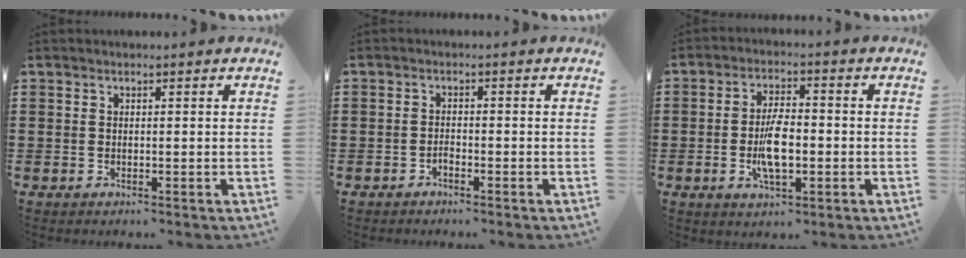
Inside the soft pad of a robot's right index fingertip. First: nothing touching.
{"total": 0.9, "force": [-0.9, 0.2, 0.3], "torque": [-0.010, -0.004, -0.016]}
{"total": 6.8, "force": [-1.2, 2.8, 6.1], "torque": [-0.124, 0.000, -0.025]}